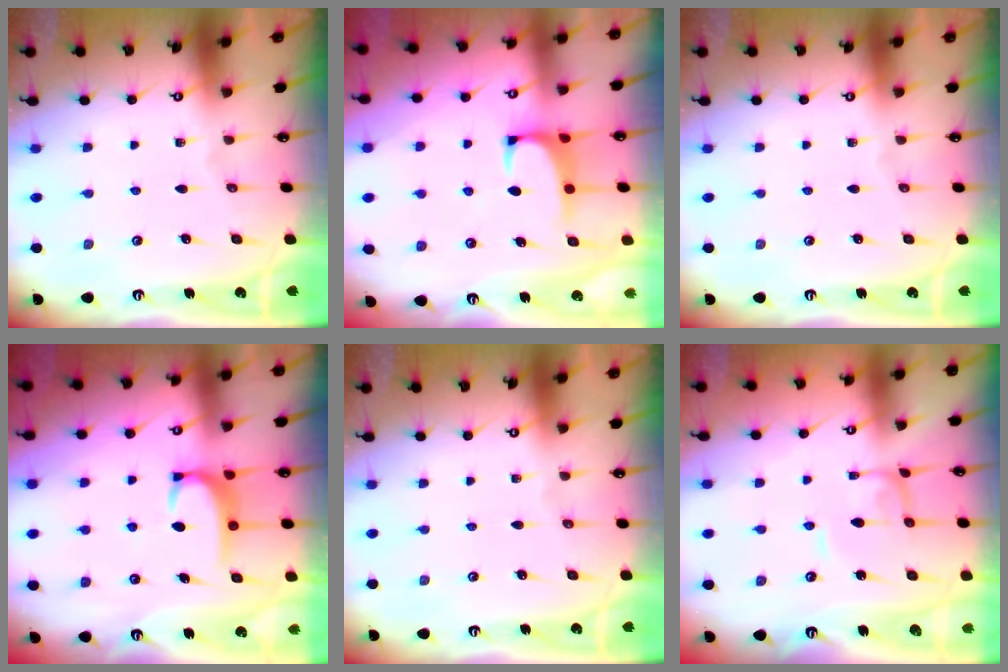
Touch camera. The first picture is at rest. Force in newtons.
{"total": 1.2, "press": 1.0, "slide": 0.7}
{"total": 0.0}
{"total": 3.3, "press": 3.3, "slide": 0.4}
{"total": 0.0}
{"total": 1.7, "press": 1.7, "slide": 0.1}